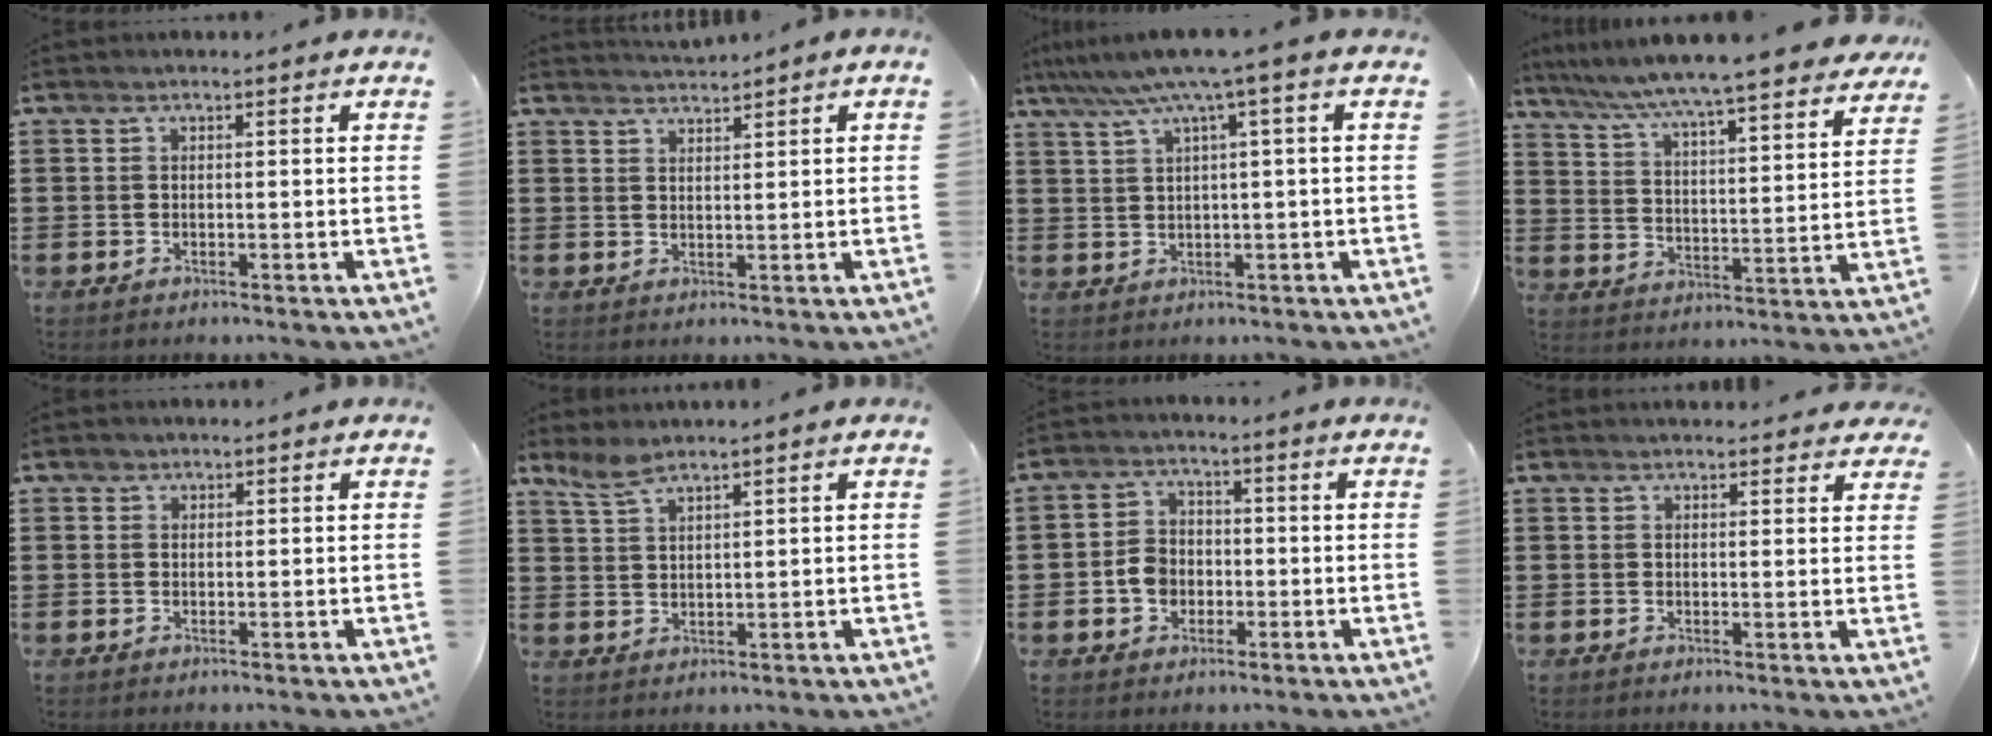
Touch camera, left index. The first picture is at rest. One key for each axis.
{"total": 1.7, "fx": 1.7, "fy": -0.1, "fz": 0.0, "tx": -0.004, "ty": 0.000, "tz": 0.033}
{"total": 5.3, "fx": 2.3, "fy": -0.6, "fz": 4.7, "tx": -0.097, "ty": -0.013, "tz": 0.033}
{"total": 6.3, "fx": 5.9, "fy": -0.6, "fz": 2.3, "tx": -0.071, "ty": -0.045, "tz": 0.096}
{"total": 1.0, "fx": 0.7, "fy": 0.8, "fz": 0.1, "tx": -0.005, "ty": 0.003, "tz": 0.014}
{"total": 3.5, "fx": 2.8, "fy": 0.9, "fz": 1.9, "tx": -0.045, "ty": 0.001, "tz": 0.053}
{"total": 4.6, "fx": -1.2, "fy": 3.7, "fz": 2.4, "tx": -0.059, "ty": 0.008, "tz": -0.026}
{"total": 2.0, "fx": 1.9, "fy": 0.5, "fz": 0.1, "tx": 0.000, "ty": -0.002, "tz": 0.034}